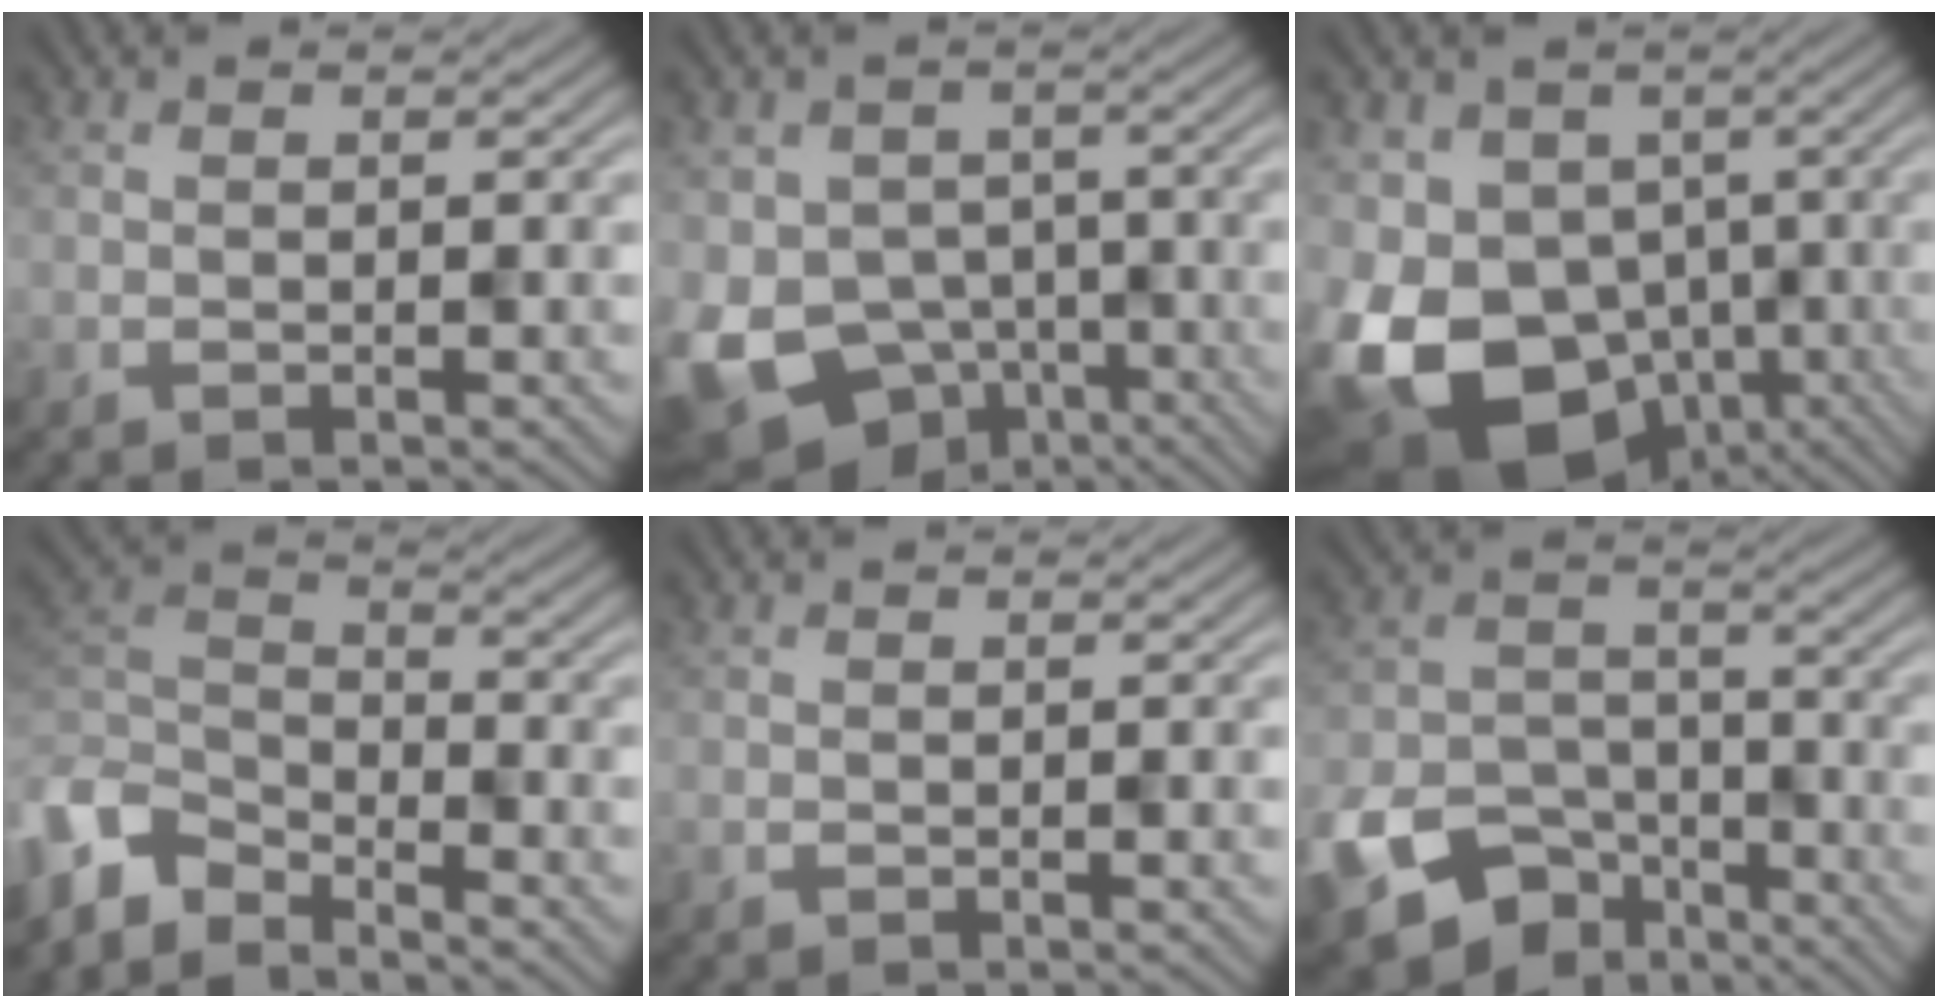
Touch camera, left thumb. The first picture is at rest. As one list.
[{"total": 11.6, "force": [-5.2, 8.8, 5.4], "torque": [-0.125, -0.031, -0.065]}, {"total": 16.1, "force": [-6.8, 11.3, 9.3], "torque": [-0.193, -0.030, -0.090]}, {"total": 6.0, "force": [-5.2, 2.2, 1.9], "torque": [-0.048, -0.009, -0.115]}, {"total": 0.0}, {"total": 12.9, "force": [-8.5, 8.3, 5.0], "torque": [-0.123, -0.039, -0.120]}]